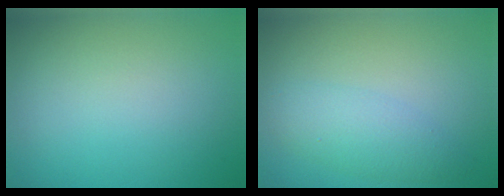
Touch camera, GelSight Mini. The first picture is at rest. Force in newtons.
{"total": 2.9, "press": 2.9, "slide": 0.0}